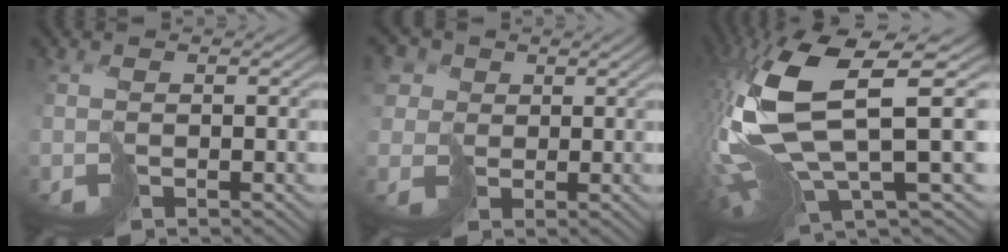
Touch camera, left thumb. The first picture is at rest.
{"total": 5.6, "force": [1.9, 4.8, 2.2], "torque": [-0.096, 0.015, 0.025]}
{"total": 16.0, "force": [0.4, 5.4, 15.1], "torque": [-0.350, -0.013, 0.032]}